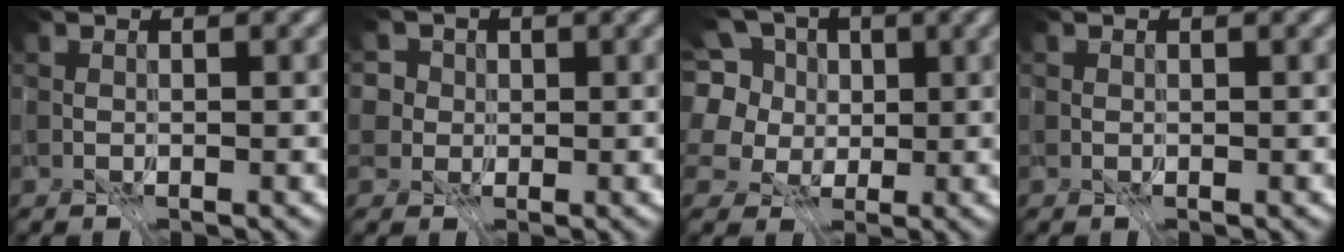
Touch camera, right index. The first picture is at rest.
{"total": 5.6, "force": [3.1, 4.0, 2.6], "torque": [-0.038, 0.009, 0.024]}
{"total": 5.9, "force": [2.1, 4.3, 3.4], "torque": [-0.083, 0.017, 0.019]}
{"total": 0.8, "force": [0.4, 0.6, 0.4], "torque": [-0.005, 0.004, 0.002]}